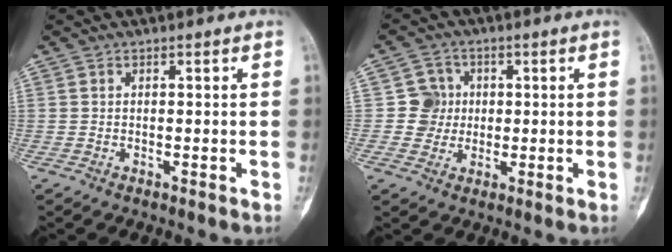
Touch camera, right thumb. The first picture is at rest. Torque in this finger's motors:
{"motor_torque": [-0.31, -0.02, 0.12, 0.12, 0.00]}